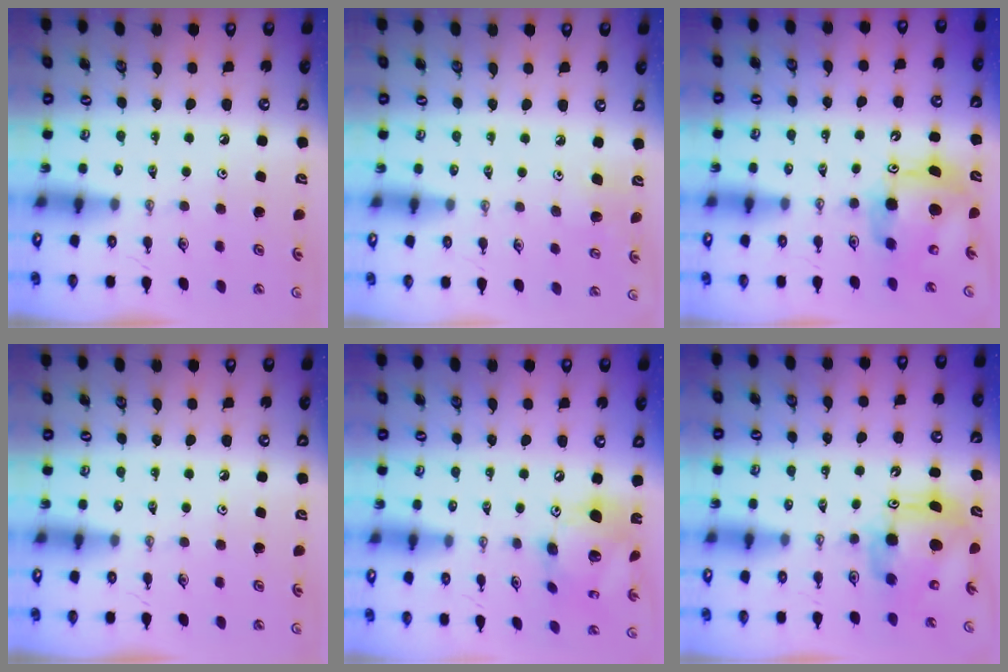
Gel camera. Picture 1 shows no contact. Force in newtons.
{"total": 4.2, "press": 4.2, "slide": 0.4}
{"total": 11.2, "press": 11.2, "slide": 1.2}
{"total": 0.0}
{"total": 17.1, "press": 17.0, "slide": 2.0}
{"total": 11.1, "press": 11.0, "slide": 1.2}